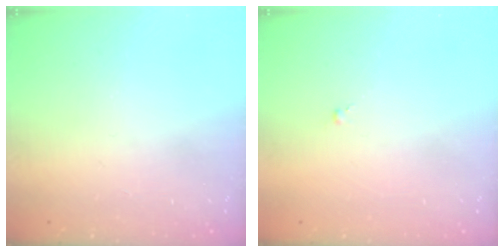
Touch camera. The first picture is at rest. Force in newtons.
{"total": 0.0}